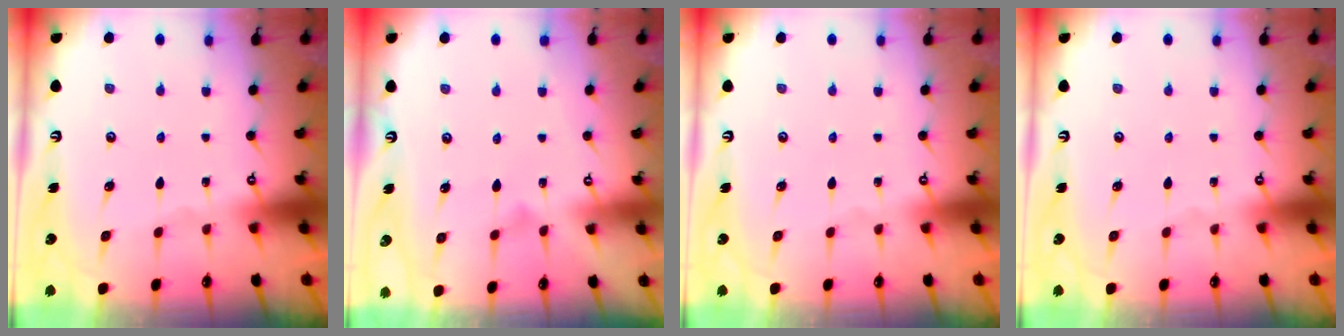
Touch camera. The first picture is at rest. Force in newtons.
{"total": 3.7, "press": 3.7, "slide": 0.3}
{"total": 0.0}
{"total": 0.0}